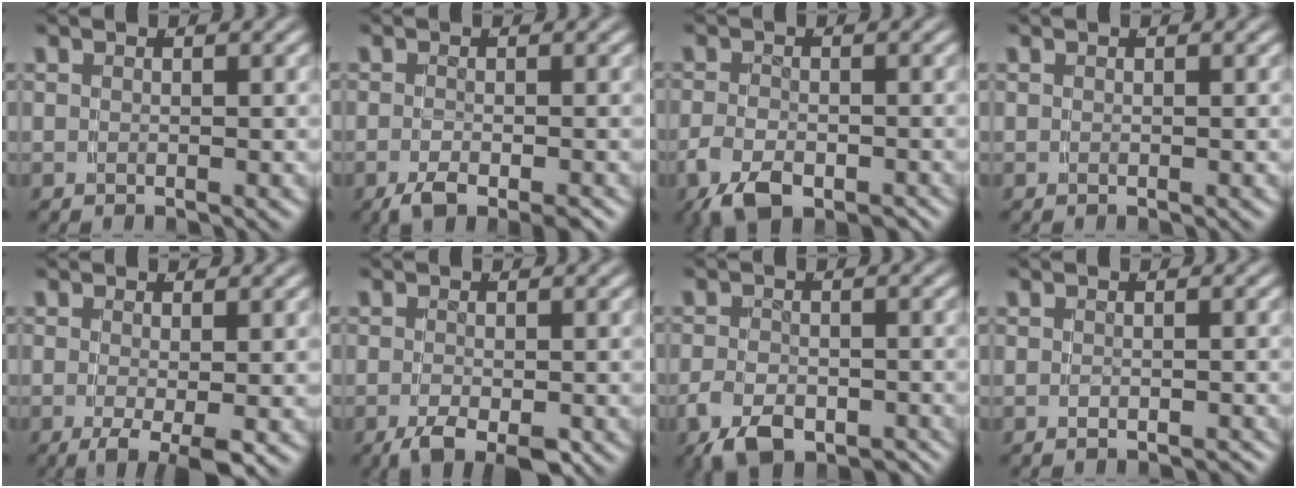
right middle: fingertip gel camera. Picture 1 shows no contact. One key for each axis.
{"total": 2.5, "fx": -1.7, "fy": 0.3, "fz": 1.8, "tx": -0.035, "ty": -0.014, "tz": -0.022}
{"total": 5.0, "fx": -3.0, "fy": 2.5, "fz": 3.2, "tx": -0.064, "ty": -0.028, "tz": -0.035}
{"total": 0.0}
{"total": 5.5, "fx": -3.4, "fy": 1.5, "fz": 4.1, "tx": -0.073, "ty": -0.036, "tz": -0.033}
{"total": 3.9, "fx": -2.4, "fy": 1.4, "fz": 2.8, "tx": -0.053, "ty": -0.026, "tz": -0.026}
{"total": 5.6, "fx": -3.6, "fy": 2.9, "fz": 3.1, "tx": -0.053, "ty": -0.031, "tz": -0.044}
{"total": 1.3, "fx": -1.3, "fy": -0.1, "fz": 0.3, "tx": -0.007, "ty": -0.006, "tz": -0.014}